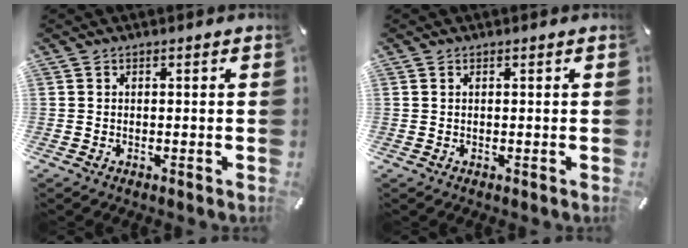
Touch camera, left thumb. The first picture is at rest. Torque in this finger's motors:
{"motor_torque": [0.16, -0.11, -0.14, 0.11, -0.02]}